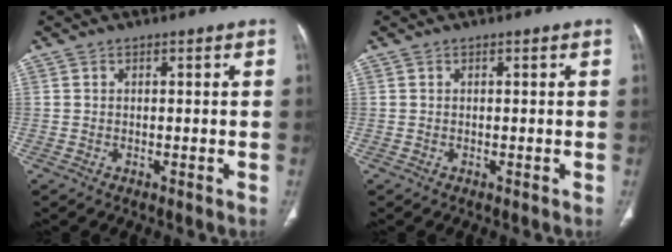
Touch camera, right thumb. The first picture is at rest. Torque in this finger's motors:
{"motor_torque": [-0.02, 0.07, -0.02, 0.02, 0.00]}